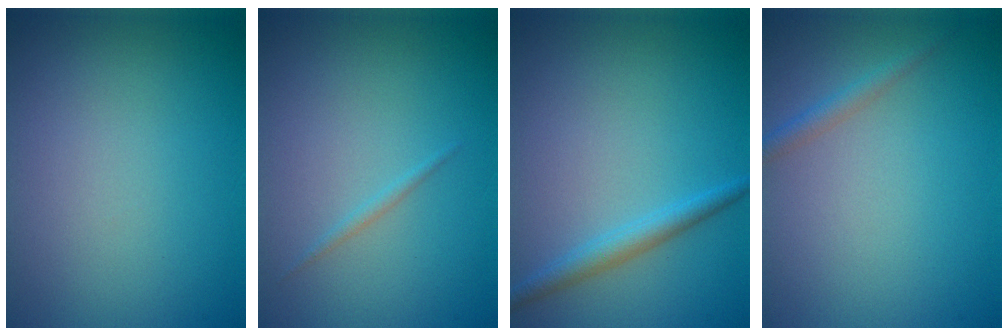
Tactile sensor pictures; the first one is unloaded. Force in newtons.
{"total": 0.6, "press": 0.6, "slide": 0.0}
{"total": 2.1, "press": 2.1, "slide": 0.1}
{"total": 1.3, "press": 1.3, "slide": 0.1}